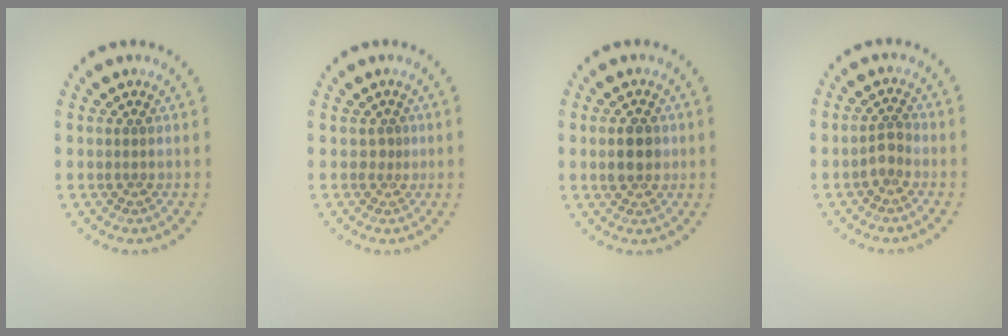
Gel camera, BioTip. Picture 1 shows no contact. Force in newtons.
{"total": 0.6, "press": 0.3, "slide": 0.5}
{"total": 2.7, "press": 2.7, "slide": 0.2}
{"total": 1.5, "press": 1.3, "slide": 0.7}